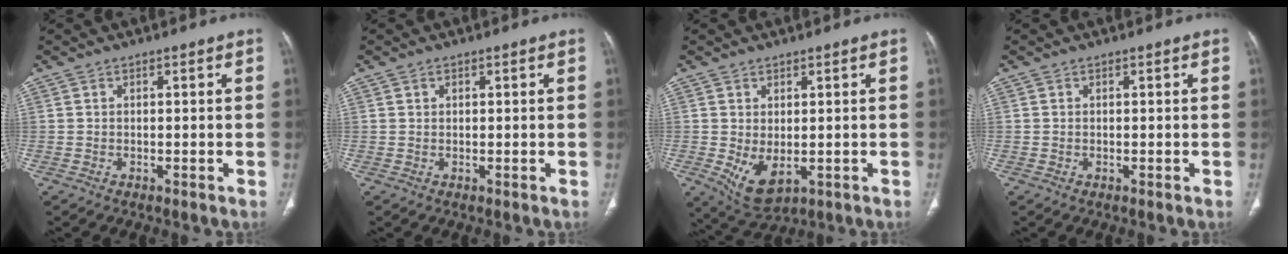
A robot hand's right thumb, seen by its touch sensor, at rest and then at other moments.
{"total": 0.7, "force": [0.4, 0.6, 0.3], "torque": [-0.001, 0.000, 0.007]}
{"total": 6.2, "force": [-0.7, 3.5, 5.2], "torque": [-0.088, -0.011, 0.009]}
{"total": 0.0}